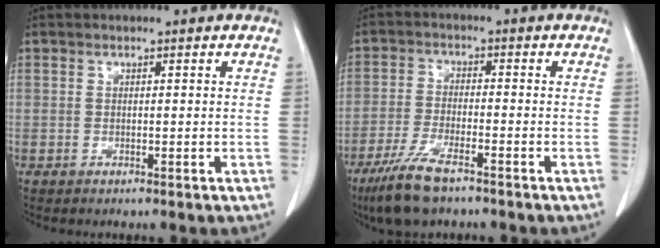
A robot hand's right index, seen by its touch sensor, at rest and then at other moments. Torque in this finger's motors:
{"motor_torque": [0.74, -0.70, 0.22, 0.11]}